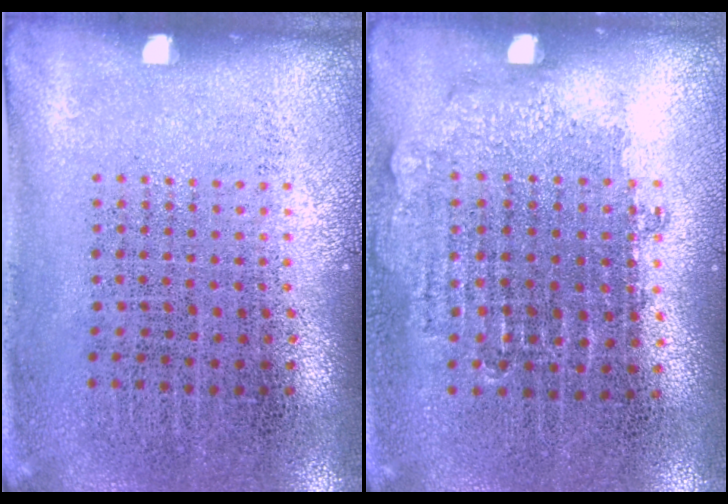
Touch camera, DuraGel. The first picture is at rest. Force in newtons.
{"total": 0.8, "press": 0.7, "slide": 0.3}